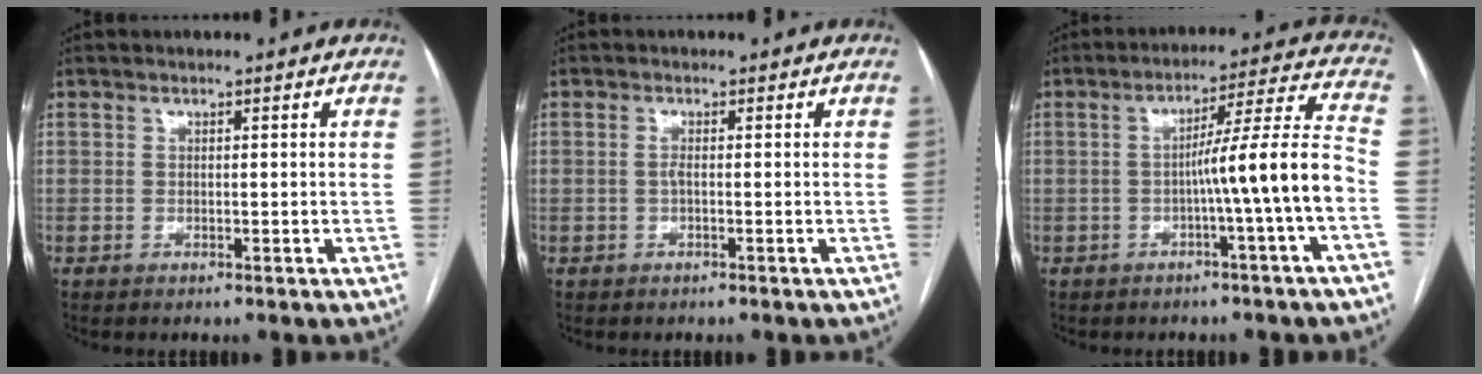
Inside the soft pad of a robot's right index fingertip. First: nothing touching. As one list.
[{"total": 0.9, "force": [-0.1, 0.1, 0.9], "torque": [-0.021, 0.000, -0.002]}, {"total": 10.7, "force": [-3.0, -1.8, 10.1], "torque": [-0.150, 0.021, -0.045]}]